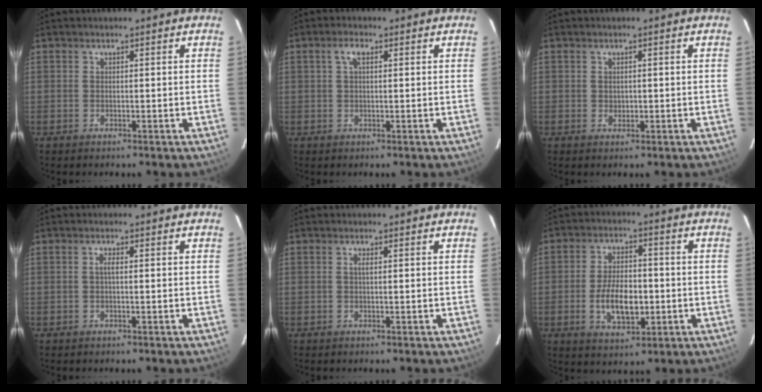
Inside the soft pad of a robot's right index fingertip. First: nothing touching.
{"total": 2.3, "force": [0.8, 1.0, 1.9], "torque": [-0.039, 0.008, 0.014]}
{"total": 1.0, "force": [0.1, 1.0, 0.3], "torque": [0.000, 0.000, 0.005]}
{"total": 1.1, "force": [0.0, 0.1, 1.1], "torque": [-0.021, 0.003, -0.003]}
{"total": 0.8, "force": [0.1, -0.1, 0.7], "torque": [-0.013, 0.002, 0.000]}
{"total": 9.4, "force": [-2.1, 4.9, 7.7], "torque": [-0.149, 0.000, -0.029]}